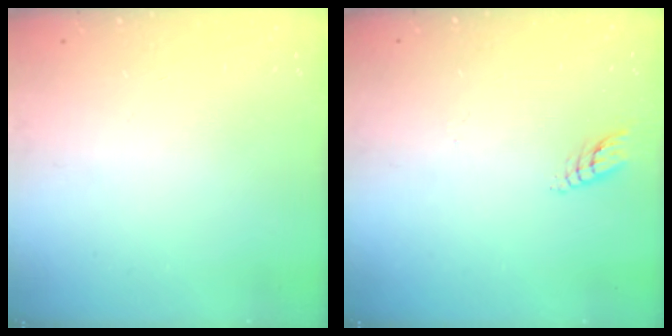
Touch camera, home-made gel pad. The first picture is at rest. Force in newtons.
{"total": 3.6, "press": 3.6, "slide": 0.3}